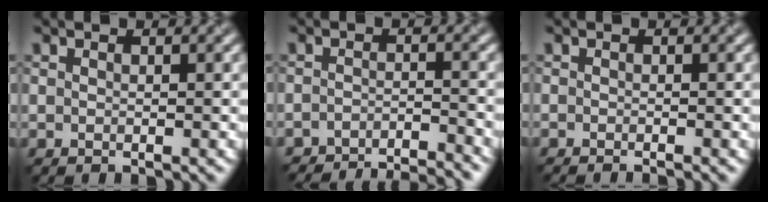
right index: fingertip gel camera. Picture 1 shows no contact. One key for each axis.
{"total": 5.6, "fx": -5.4, "fy": 0.3, "fz": 1.1, "tx": -0.015, "ty": -0.001, "tz": -0.085}
{"total": 0.9, "fx": -0.8, "fy": -0.2, "fz": 0.4, "tx": -0.007, "ty": -0.003, "tz": -0.014}